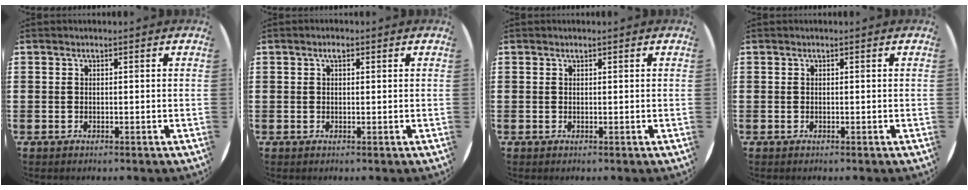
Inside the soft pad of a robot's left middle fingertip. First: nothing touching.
{"total": 0.9, "force": [0.4, 0.4, 0.7], "torque": [-0.015, 0.005, 0.007]}
{"total": 0.0}
{"total": 0.0}